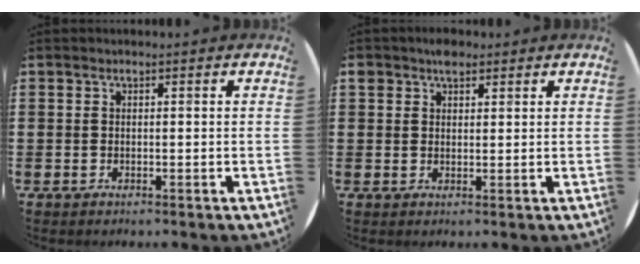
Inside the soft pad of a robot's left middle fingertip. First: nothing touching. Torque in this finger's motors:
{"motor_torque": [0.60, -0.54, 0.09, 0.07]}